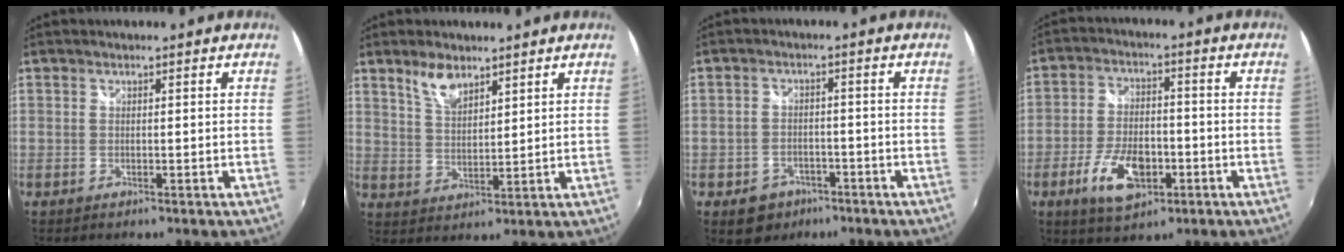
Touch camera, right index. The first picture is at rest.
{"total": 5.7, "force": [4.1, 2.4, 3.2], "torque": [-0.056, 0.002, 0.081]}
{"total": 6.5, "force": [-3.8, 4.9, 1.9], "torque": [-0.059, 0.006, -0.049]}
{"total": 10.8, "force": [-4.5, 5.7, 8.0], "torque": [-0.165, -0.003, -0.074]}